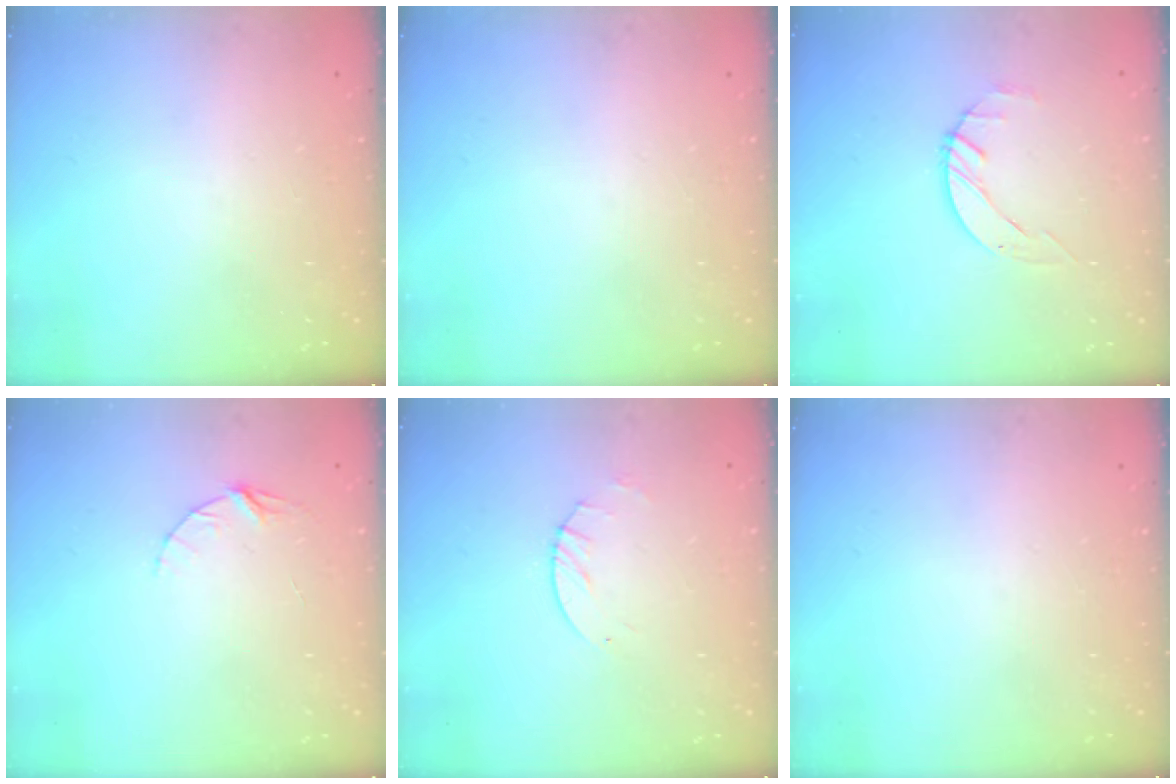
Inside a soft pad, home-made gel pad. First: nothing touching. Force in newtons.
{"total": 0.0}
{"total": 1.4, "press": 1.4, "slide": 0.2}
{"total": 3.7, "press": 3.7, "slide": 0.4}
{"total": 2.6, "press": 2.5, "slide": 0.4}
{"total": 0.0}